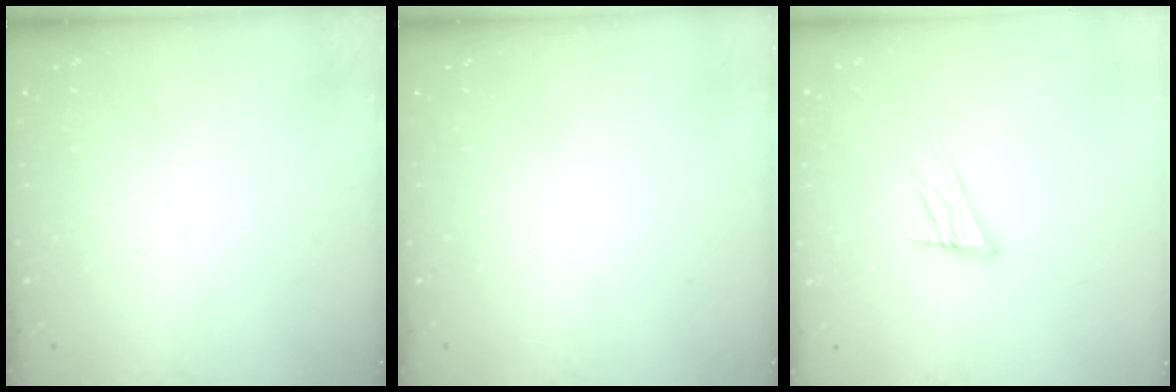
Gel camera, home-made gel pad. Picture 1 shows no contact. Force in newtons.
{"total": 0.0}
{"total": 12.7, "press": 12.4, "slide": 2.8}